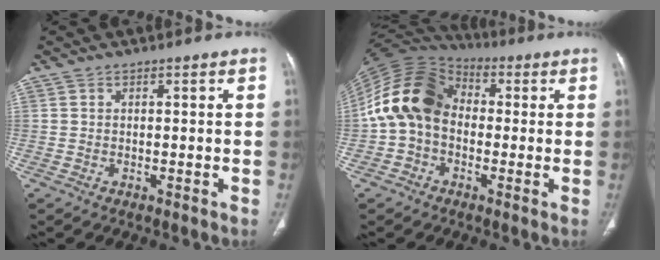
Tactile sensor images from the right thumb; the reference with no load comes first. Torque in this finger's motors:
{"motor_torque": [2.22, 2.78, 1.12, -0.74, 0.26]}